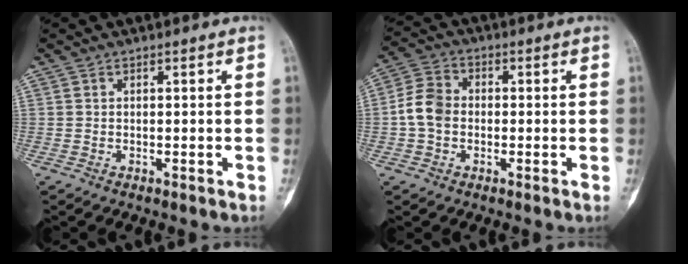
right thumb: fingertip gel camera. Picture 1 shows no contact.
{"total": 6.7, "force": [-0.6, 5.2, 4.2], "torque": [-0.076, 0.019, -0.022]}